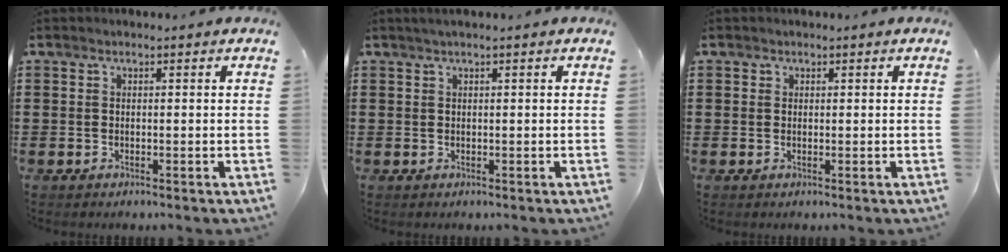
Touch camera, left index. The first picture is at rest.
{"total": 0.9, "force": [0.4, -0.1, 0.7], "torque": [-0.012, 0.000, 0.008]}
{"total": 0.6, "force": [0.4, 0.4, 0.1], "torque": [-0.003, 0.002, 0.009]}